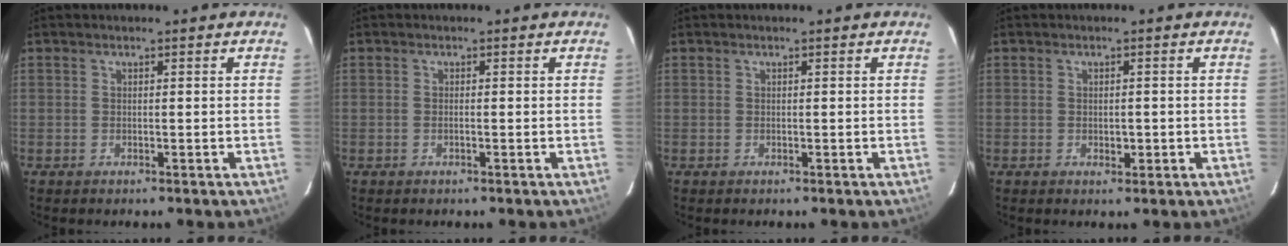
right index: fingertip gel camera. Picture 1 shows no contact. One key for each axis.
{"total": 0.6, "fx": -0.1, "fy": 0.1, "fz": 0.5, "tx": -0.011, "ty": 0.000, "tz": -0.002}
{"total": 0.0}
{"total": 1.6, "fx": -0.3, "fy": 1.0, "fz": 1.3, "tx": -0.019, "ty": 0.000, "tz": -0.001}